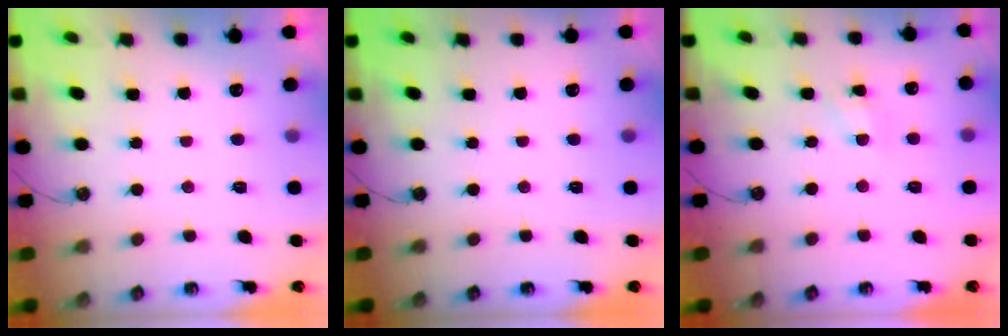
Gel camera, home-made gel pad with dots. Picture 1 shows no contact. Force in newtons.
{"total": 0.0}
{"total": 4.2, "press": 4.2, "slide": 0.1}